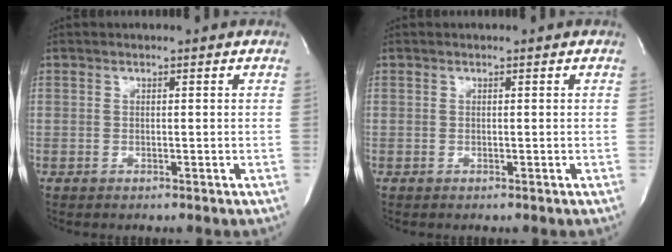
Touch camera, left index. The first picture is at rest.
{"total": 0.0}